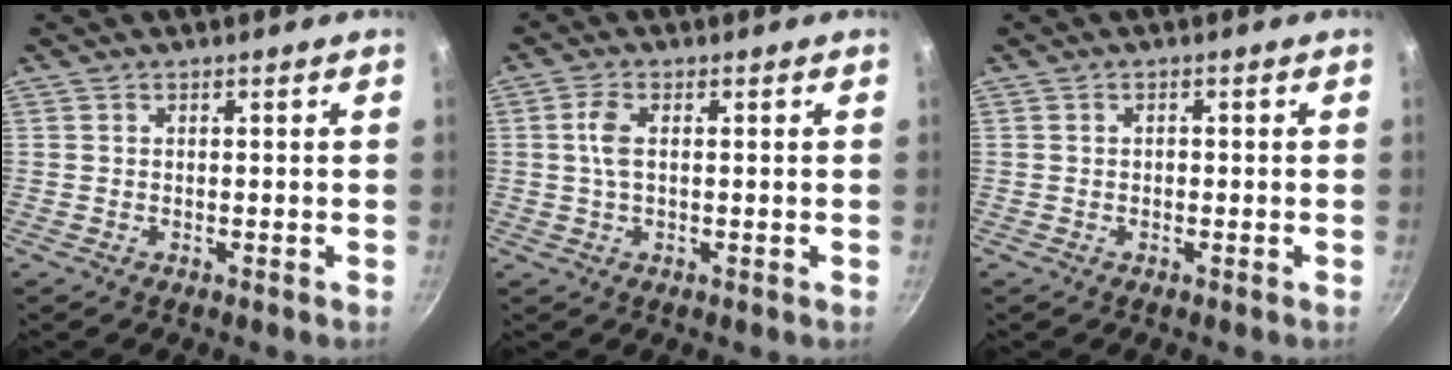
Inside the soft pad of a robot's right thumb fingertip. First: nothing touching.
{"total": 3.5, "force": [0.5, 1.6, 3.1], "torque": [-0.077, 0.003, 0.008]}
{"total": 0.7, "force": [-0.1, 0.6, 0.4], "torque": [-0.001, 0.003, -0.005]}